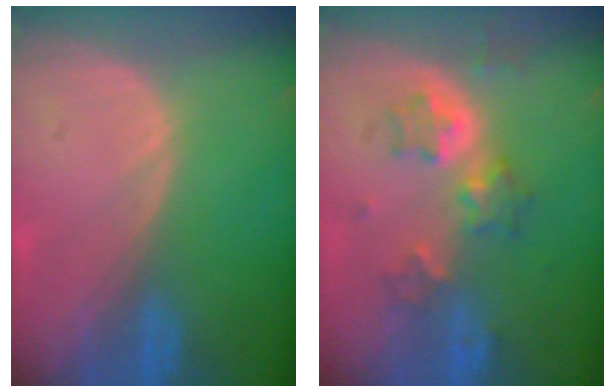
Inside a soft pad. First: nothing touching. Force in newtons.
{"total": 6.5, "press": 5.7, "slide": 3.2}